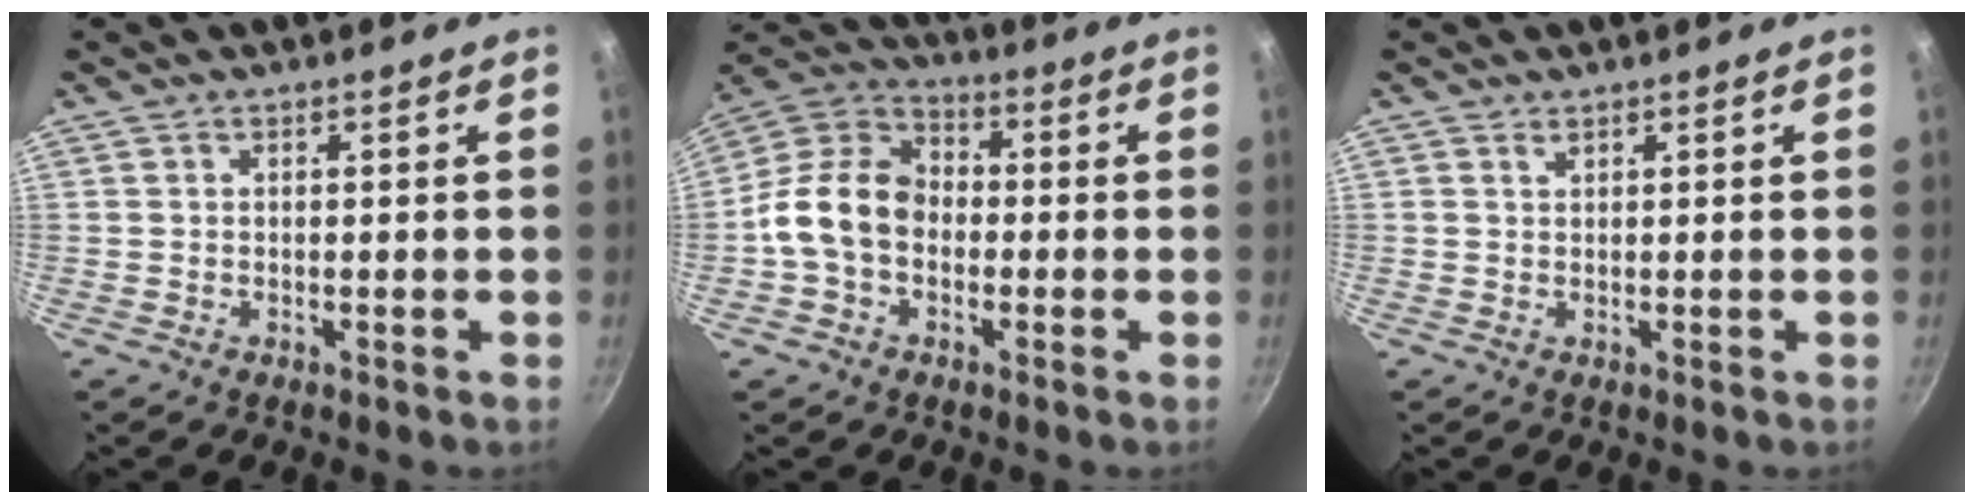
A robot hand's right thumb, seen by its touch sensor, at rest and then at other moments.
{"total": 12.5, "force": [-2.0, 9.3, 8.1], "torque": [-0.117, 0.038, -0.060]}
{"total": 0.6, "force": [0.5, 0.3, 0.2], "torque": [-0.002, -0.004, 0.009]}